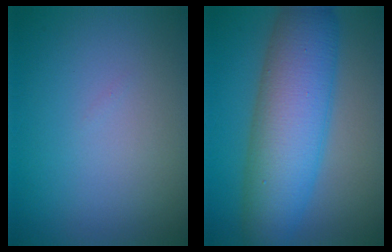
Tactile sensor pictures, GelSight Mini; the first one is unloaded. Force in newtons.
{"total": 9.3, "press": 9.3, "slide": 0.1}